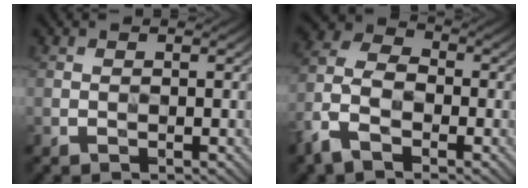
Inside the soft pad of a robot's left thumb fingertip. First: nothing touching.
{"total": 8.1, "force": [-4.3, 4.7, 5.1], "torque": [-0.134, -0.009, -0.101]}